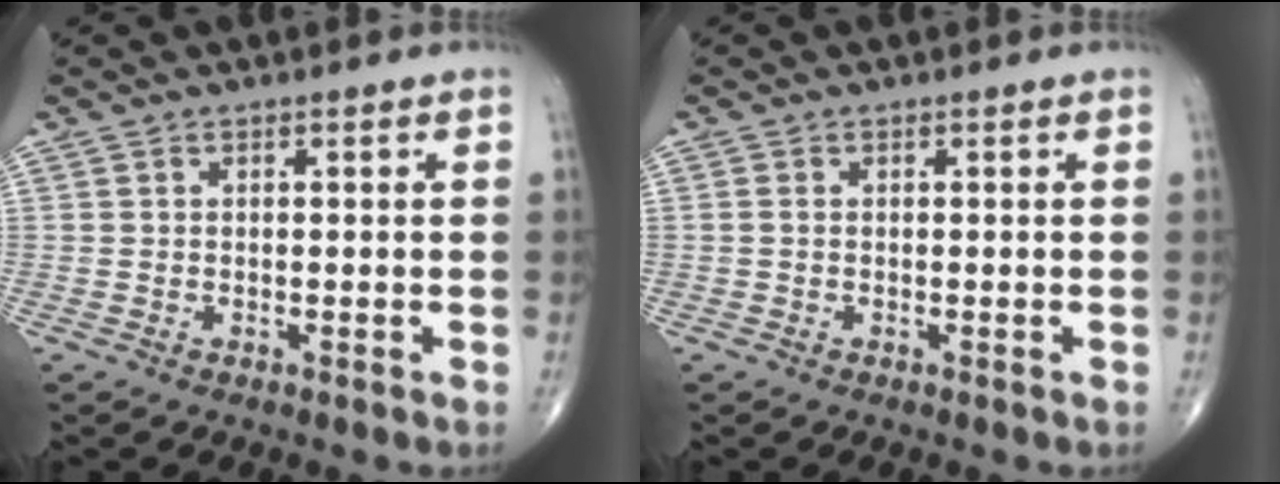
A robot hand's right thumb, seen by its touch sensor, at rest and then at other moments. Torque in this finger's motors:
{"motor_torque": [-0.44, -0.04, 0.02, 0.12, 0.02]}